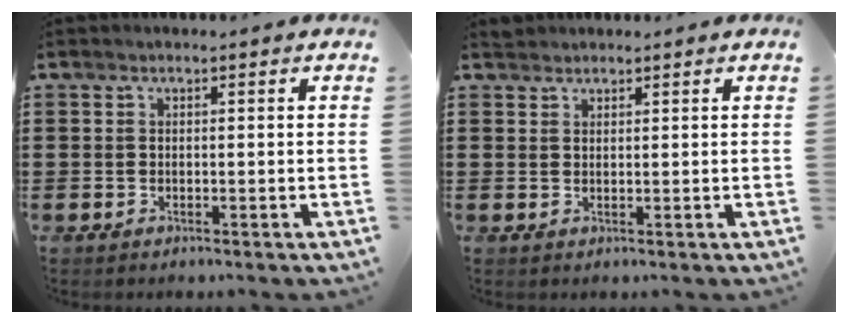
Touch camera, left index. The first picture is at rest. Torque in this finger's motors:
{"motor_torque": [-0.12, 0.02, -0.02, -0.01]}